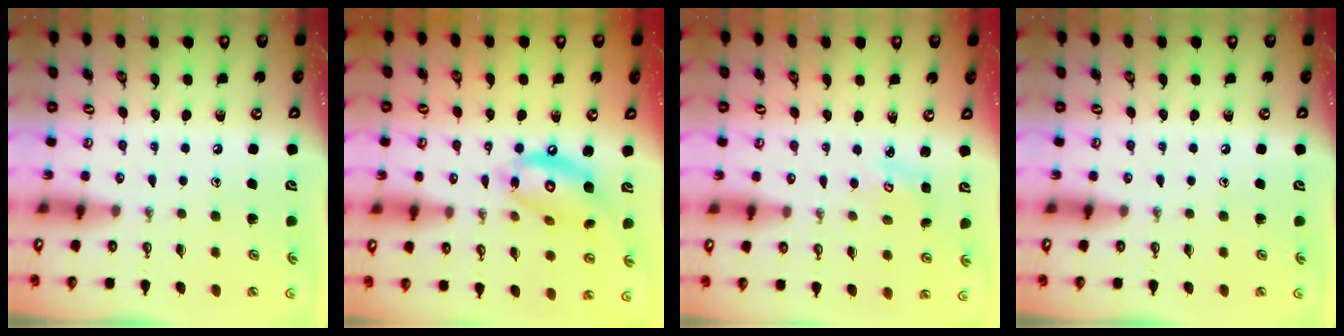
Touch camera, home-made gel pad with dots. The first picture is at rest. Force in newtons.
{"total": 13.8, "press": 13.7, "slide": 1.2}
{"total": 2.1, "press": 2.1, "slide": 0.2}
{"total": 0.0}